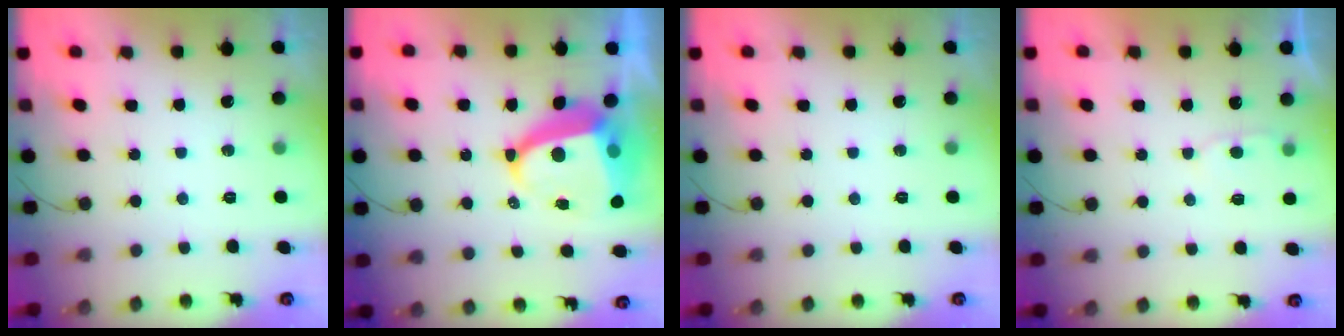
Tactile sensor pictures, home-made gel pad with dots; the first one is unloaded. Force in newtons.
{"total": 10.4, "press": 10.3, "slide": 1.5}
{"total": 0.0}
{"total": 2.7, "press": 2.7, "slide": 0.3}